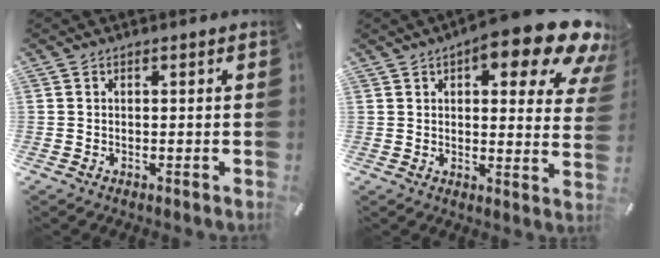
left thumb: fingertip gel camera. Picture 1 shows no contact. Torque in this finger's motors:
{"motor_torque": [2.64, 2.36, 1.58, -1.19, 0.20]}